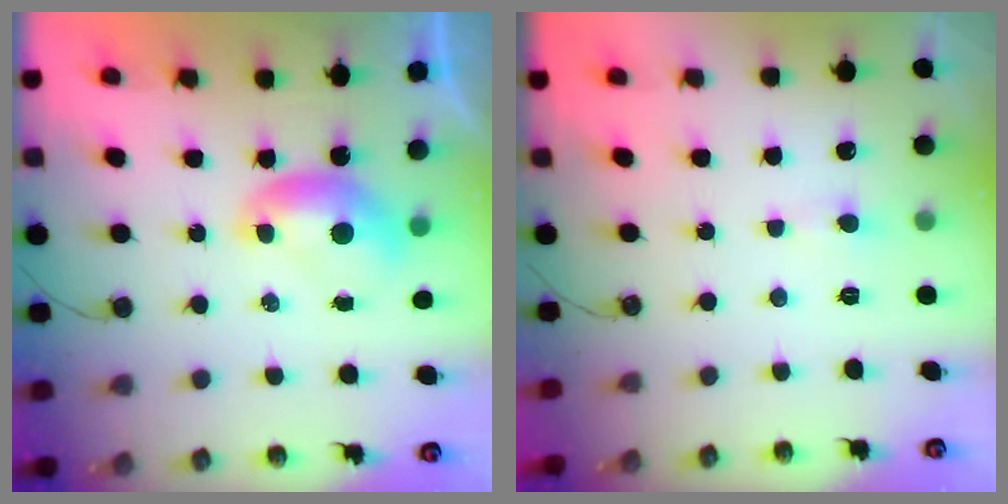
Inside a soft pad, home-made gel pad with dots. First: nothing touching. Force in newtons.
{"total": 0.7, "press": 0.5, "slide": 0.5}